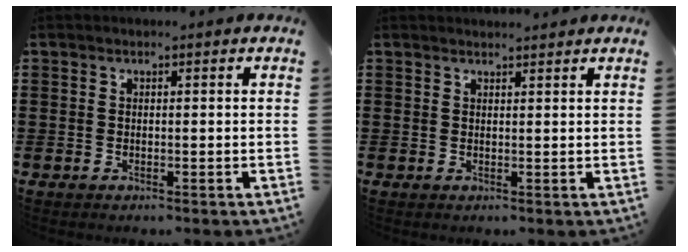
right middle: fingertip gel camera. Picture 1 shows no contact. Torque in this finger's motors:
{"motor_torque": [-0.16, -0.04, -0.11, -0.03]}